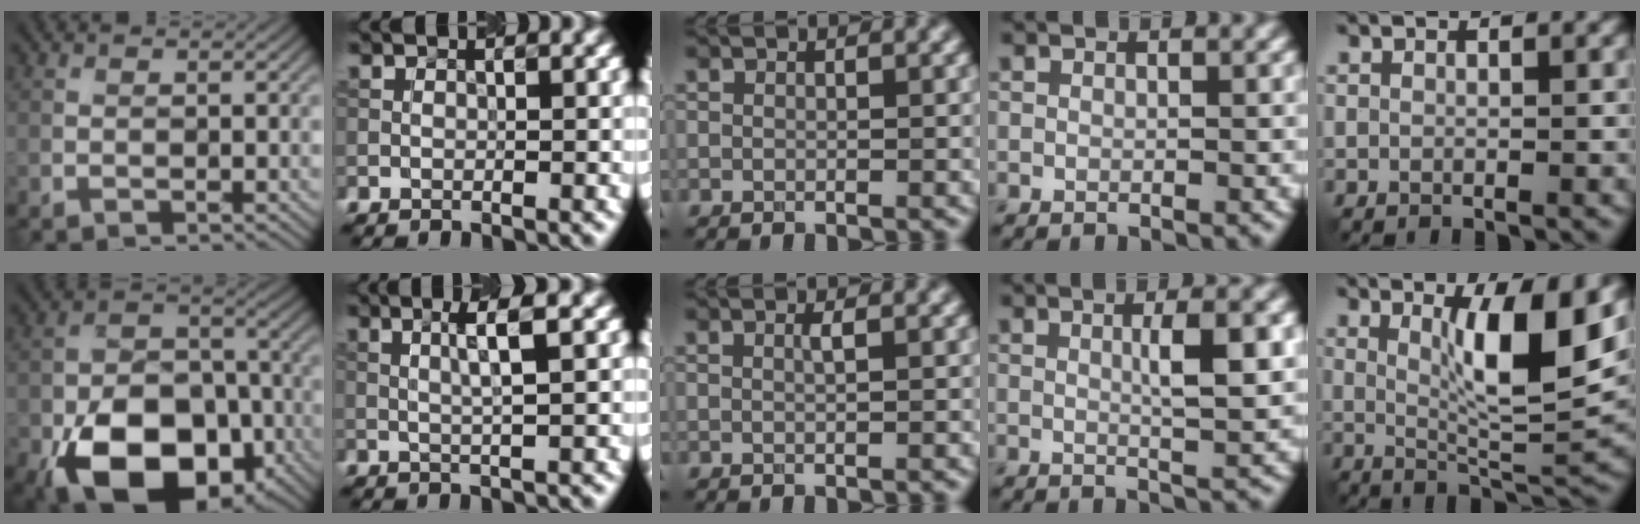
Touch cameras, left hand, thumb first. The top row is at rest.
{"thumb": {"total": 16.8, "force": [-7.6, 10.6, 10.6], "torque": [-0.180, -0.043, -0.130]}, "index": {"total": 2.9, "force": [0.9, 0.3, 2.8], "torque": [-0.048, 0.009, 0.015]}, "middle": {"total": 0.7, "force": [0.1, 0.2, 0.7], "torque": [-0.008, 0.004, 0.000]}, "ring": {"total": 4.3, "force": [0.8, 0.8, 4.1], "torque": [-0.063, 0.004, 0.012]}, "little": {"total": 8.5, "force": [2.2, 2.0, 8.0], "torque": [-0.123, -0.013, 0.037]}}